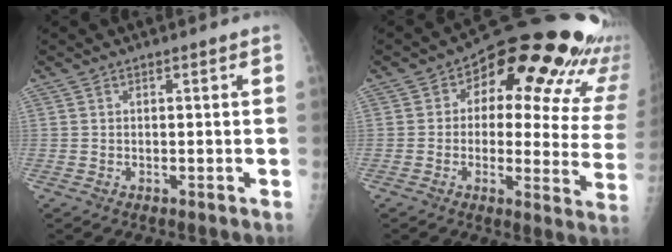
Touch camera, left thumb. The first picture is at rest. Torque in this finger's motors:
{"motor_torque": [0.42, 0.66, 0.06, -0.28, 0.14]}